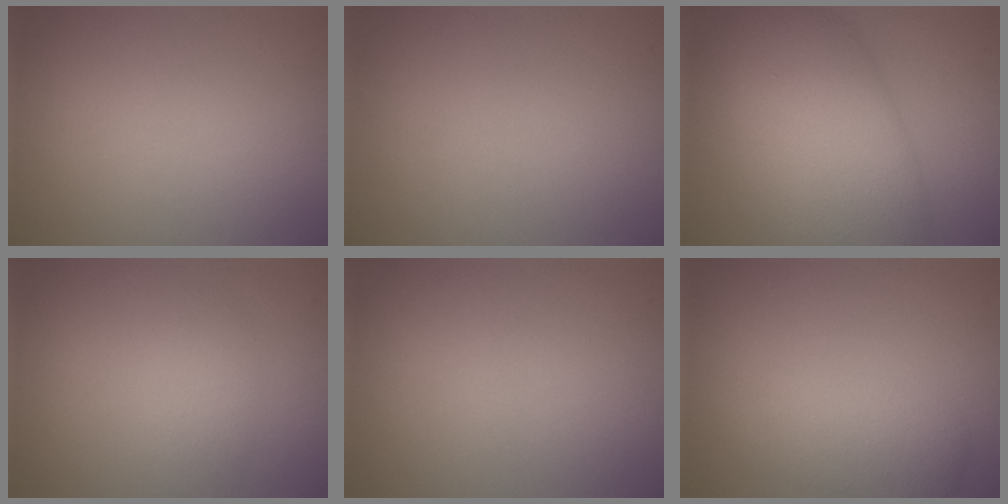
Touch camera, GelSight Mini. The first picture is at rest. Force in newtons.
{"total": 0.0}
{"total": 11.0, "press": 11.0, "slide": 0.2}
{"total": 1.9, "press": 1.9, "slide": 0.1}
{"total": 0.0}
{"total": 3.7, "press": 3.7, "slide": 0.2}